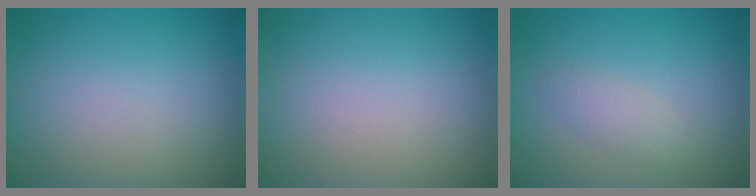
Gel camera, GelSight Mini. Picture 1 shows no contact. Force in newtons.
{"total": 0.0}
{"total": 1.5, "press": 1.5, "slide": 0.0}